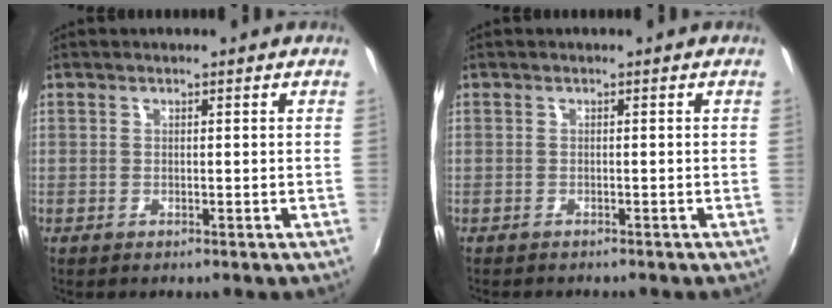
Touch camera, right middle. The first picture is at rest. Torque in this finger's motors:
{"motor_torque": [0.12, -0.12, 0.02, 0.03]}